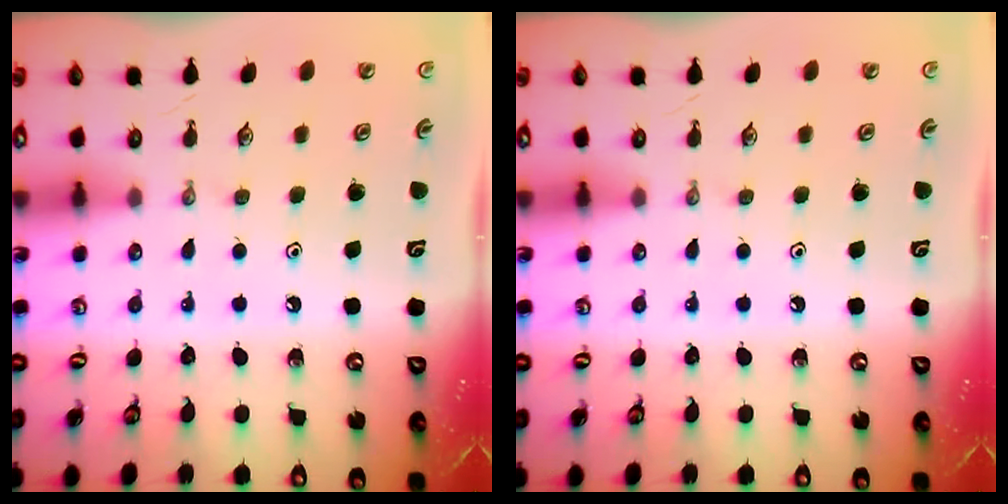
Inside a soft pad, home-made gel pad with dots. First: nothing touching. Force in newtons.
{"total": 0.0}